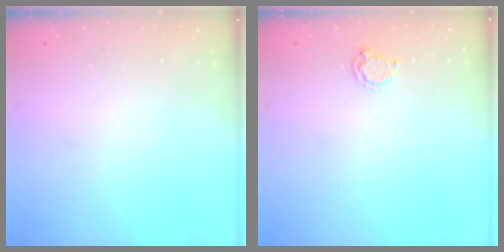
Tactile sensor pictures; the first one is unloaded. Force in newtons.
{"total": 3.8, "press": 3.8, "slide": 0.4}